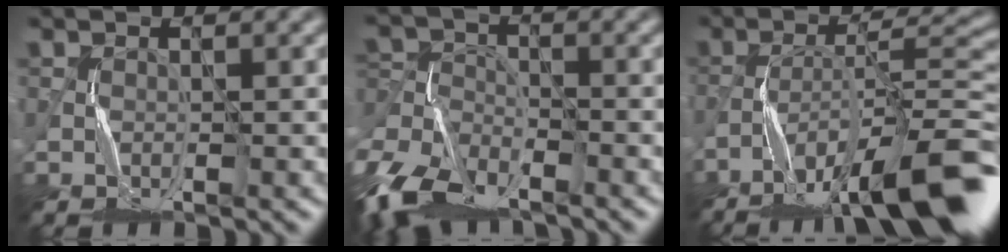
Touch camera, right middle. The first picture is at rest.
{"total": 8.8, "force": [-6.9, 3.8, 3.9], "torque": [-0.079, -0.025, -0.137]}
{"total": 13.1, "force": [-9.0, 2.6, 9.2], "torque": [-0.151, 0.010, -0.145]}